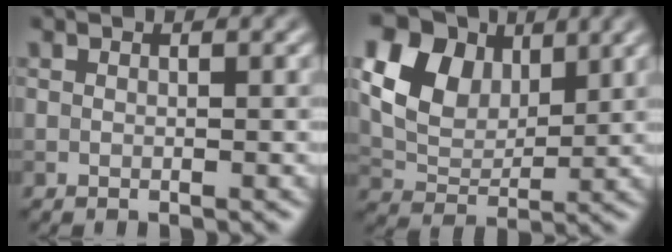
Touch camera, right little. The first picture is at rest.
{"total": 8.9, "force": [4.0, 5.9, 5.3], "torque": [-0.126, 0.021, 0.063]}